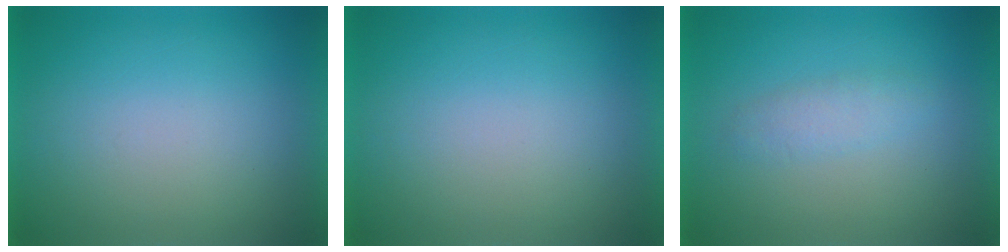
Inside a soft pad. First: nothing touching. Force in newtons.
{"total": 0.0}
{"total": 2.3}